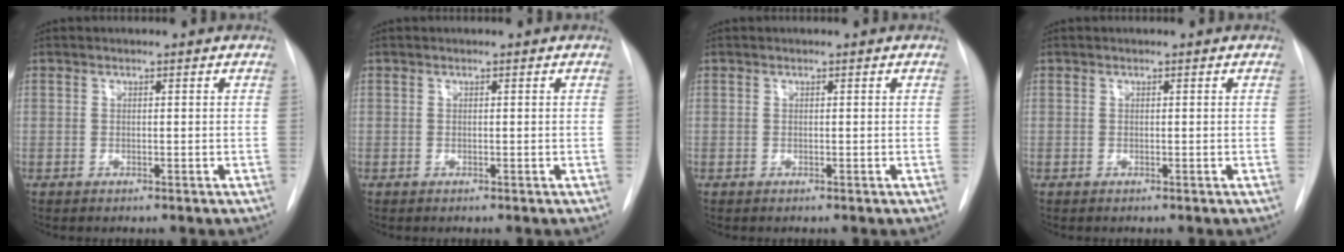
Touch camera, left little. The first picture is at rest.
{"total": 0.0}
{"total": 0.0}
{"total": 0.0}